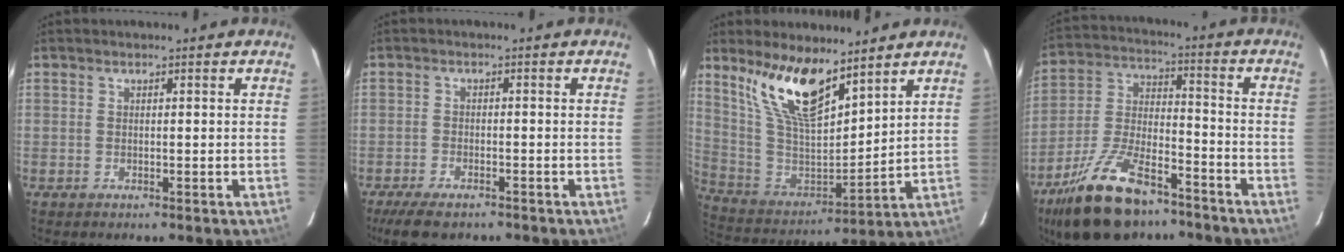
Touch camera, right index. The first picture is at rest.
{"total": 7.2, "force": [-5.6, 2.5, 3.6], "torque": [-0.093, -0.019, -0.099]}
{"total": 16.1, "force": [11.1, 5.4, 10.4], "torque": [-0.199, -0.001, 0.228]}
{"total": 19.8, "force": [-13.9, 8.3, 11.3], "torque": [-0.229, -0.001, -0.239]}